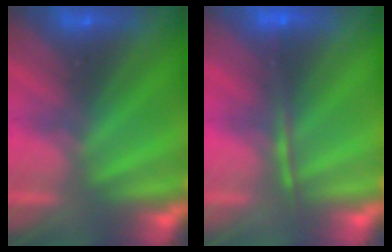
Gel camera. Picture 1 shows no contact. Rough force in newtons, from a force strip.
{"total": 1.5}